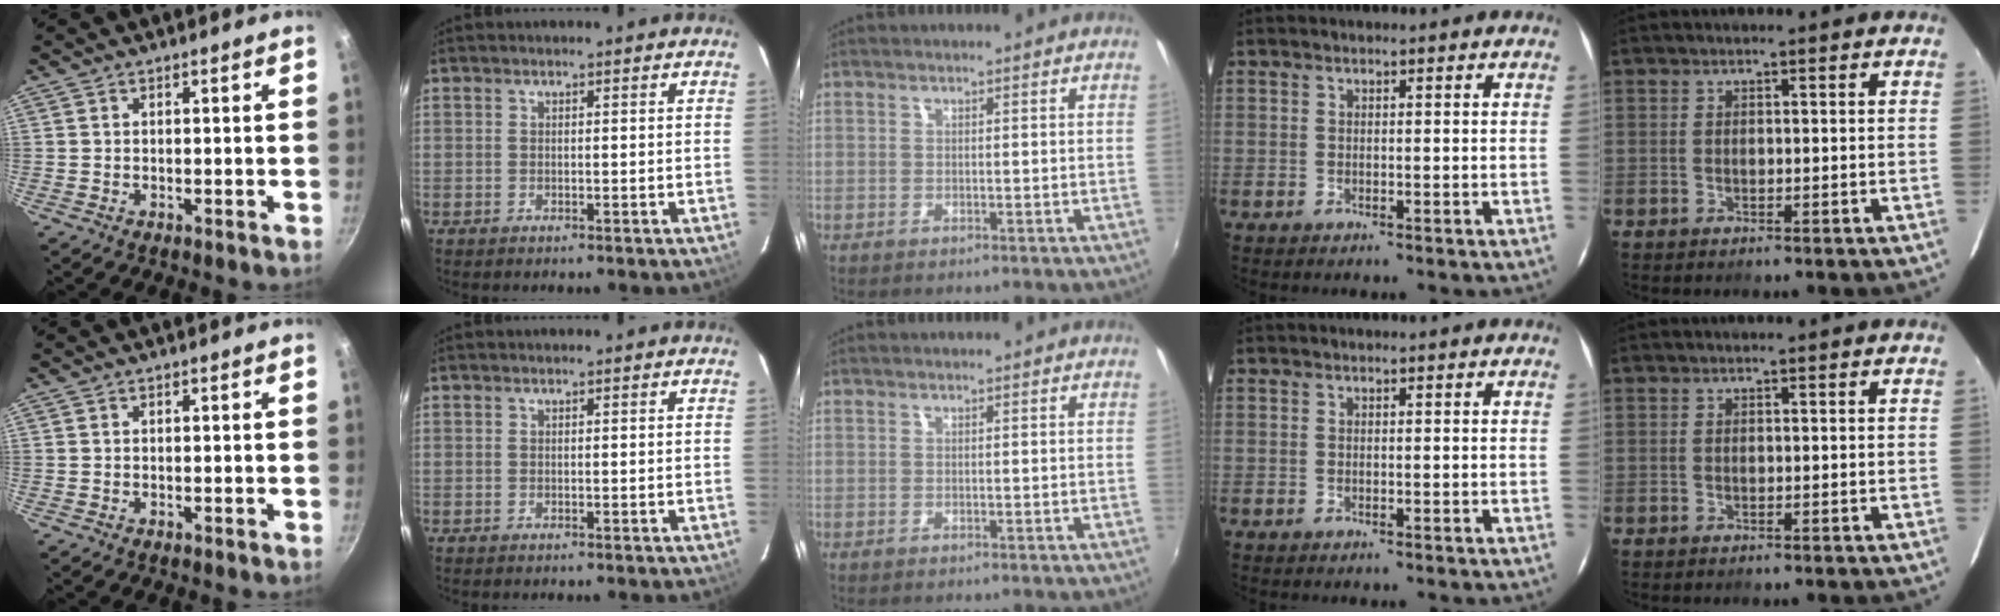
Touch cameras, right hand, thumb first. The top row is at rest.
{}